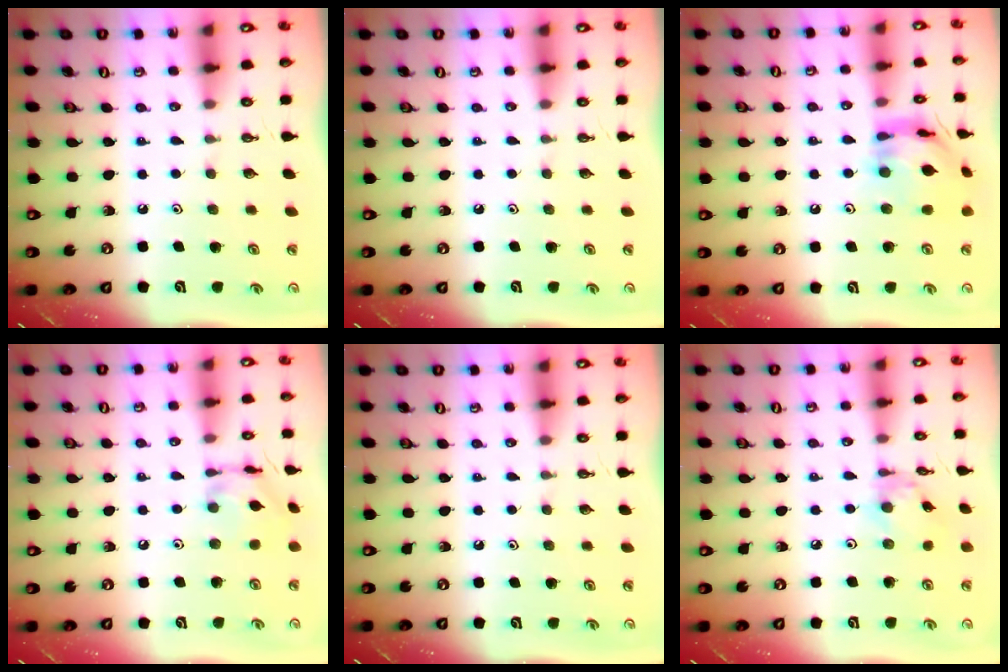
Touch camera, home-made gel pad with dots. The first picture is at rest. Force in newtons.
{"total": 0.0}
{"total": 14.1, "press": 14.0, "slide": 1.4}
{"total": 9.7, "press": 9.7, "slide": 0.7}
{"total": 0.0}
{"total": 4.4, "press": 4.3, "slide": 0.2}